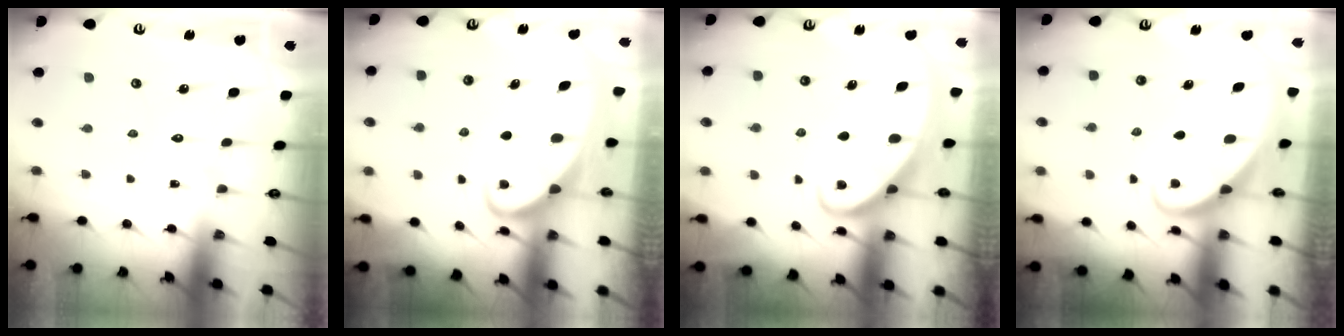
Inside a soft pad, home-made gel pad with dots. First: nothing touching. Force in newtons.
{"total": 2.6, "press": 2.6, "slide": 0.4}
{"total": 2.5, "press": 2.5, "slide": 0.3}
{"total": 2.5, "press": 2.5, "slide": 0.2}